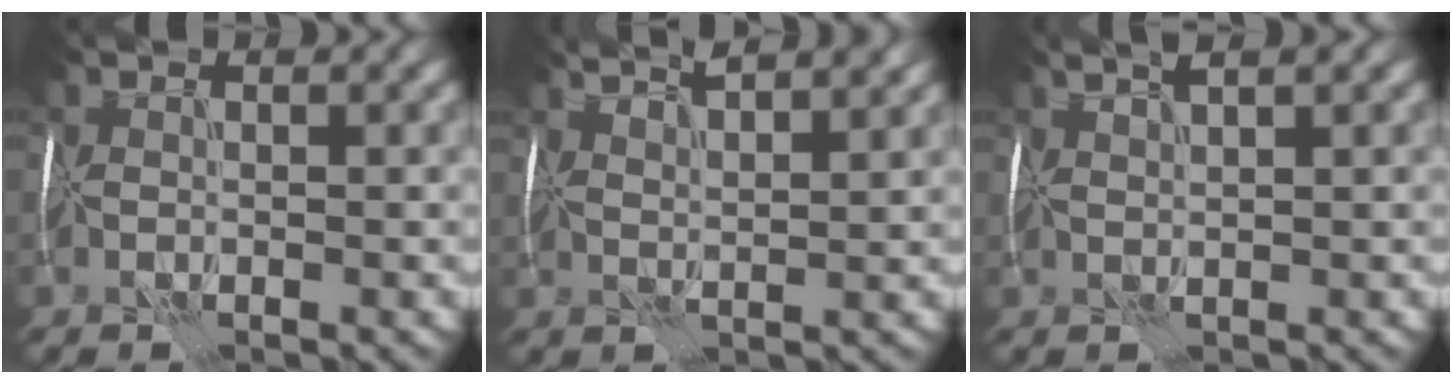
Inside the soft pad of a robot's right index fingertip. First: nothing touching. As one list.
[{"total": 5.6, "force": [4.6, 1.2, 2.8], "torque": [-0.032, 0.032, 0.058]}, {"total": 2.5, "force": [1.9, 0.0, 1.6], "torque": [-0.026, 0.014, 0.035]}]